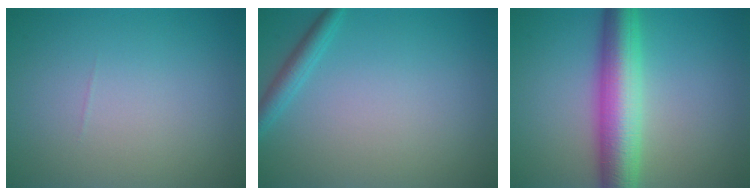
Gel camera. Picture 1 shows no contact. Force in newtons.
{"total": 1.8, "press": 1.8, "slide": 0.1}
{"total": 7.4, "press": 7.4, "slide": 0.2}